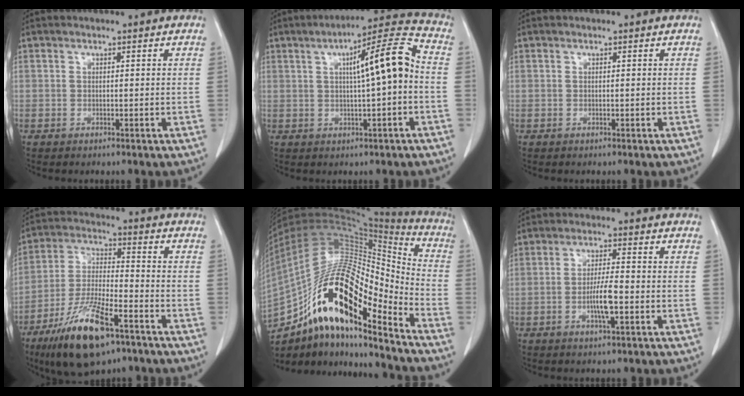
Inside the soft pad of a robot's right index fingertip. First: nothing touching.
{"total": 10.5, "force": [0.8, 0.6, 10.5], "torque": [-0.154, 0.026, 0.009]}
{"total": 0.0}
{"total": 15.2, "force": [-9.2, 3.8, 11.5], "torque": [-0.230, -0.025, -0.163]}
{"total": 25.9, "force": [-15.0, 7.0, 20.0], "torque": [-0.378, 0.008, -0.260]}
{"total": 4.7, "force": [-1.4, 0.4, 4.4], "torque": [-0.083, -0.005, -0.025]}